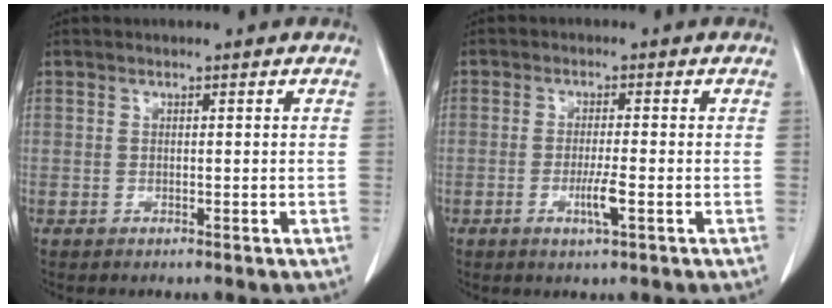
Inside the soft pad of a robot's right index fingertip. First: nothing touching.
{"total": 3.6, "force": [-1.2, 0.0, 3.4], "torque": [-0.065, -0.006, -0.022]}